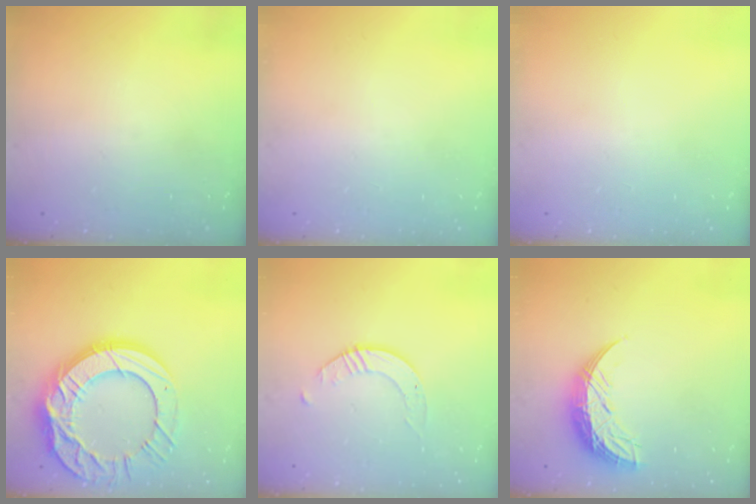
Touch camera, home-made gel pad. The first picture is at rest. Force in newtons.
{"total": 0.0}
{"total": 0.0}
{"total": 24.9, "press": 24.8, "slide": 2.4}
{"total": 1.7, "press": 1.7, "slide": 0.2}
{"total": 10.5, "press": 10.5, "slide": 0.8}